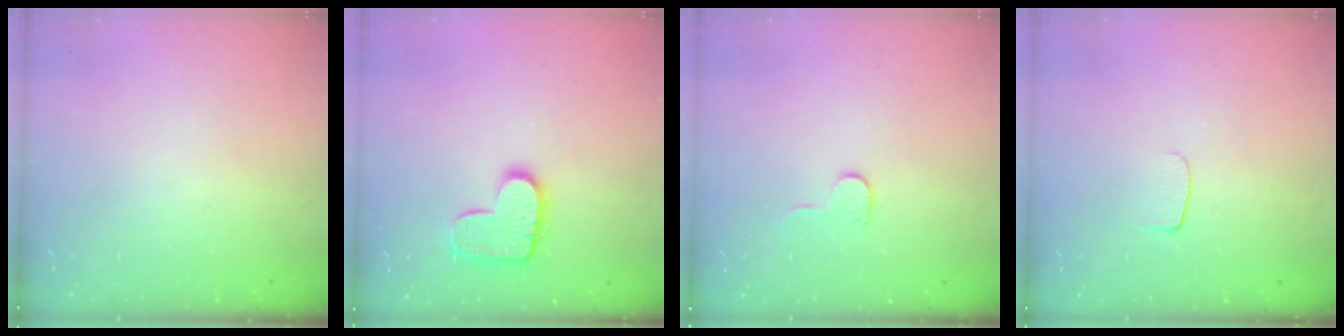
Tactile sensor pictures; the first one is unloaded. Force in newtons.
{"total": 12.4, "press": 12.4, "slide": 0.6}
{"total": 6.7, "press": 6.7, "slide": 0.6}
{"total": 4.8, "press": 4.8, "slide": 0.6}